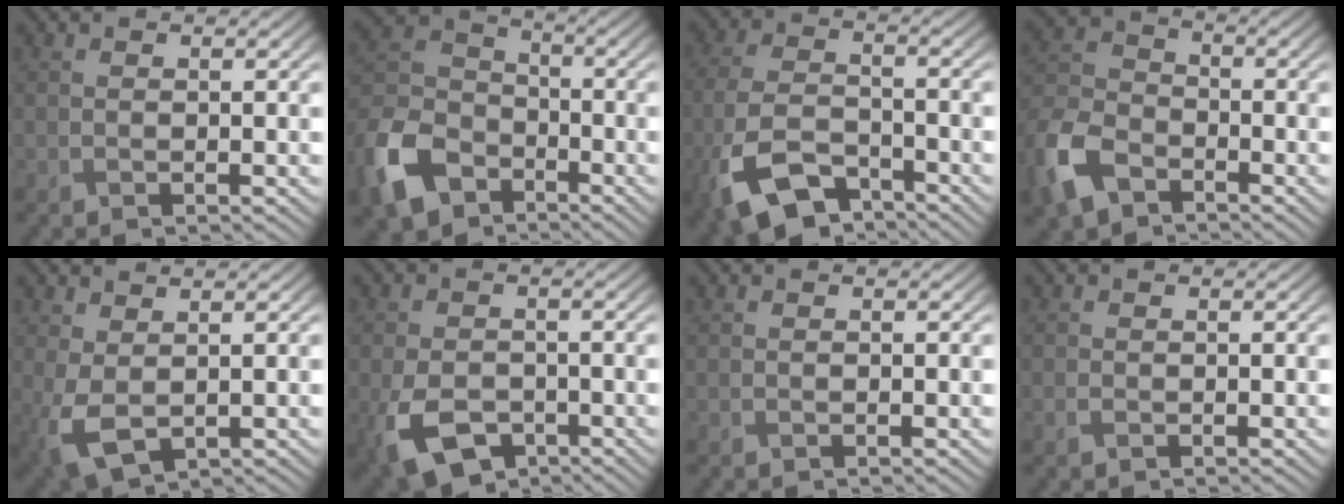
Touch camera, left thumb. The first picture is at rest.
{"total": 12.5, "force": [-7.2, 8.2, 6.0], "torque": [-0.165, -0.023, -0.161]}
{"total": 10.4, "force": [-6.6, 5.1, 6.3], "torque": [-0.156, -0.028, -0.132]}
{"total": 9.6, "force": [-5.8, 5.8, 4.9], "torque": [-0.132, -0.018, -0.132]}
{"total": 4.8, "force": [0.1, 2.8, 3.9], "torque": [-0.104, -0.010, 0.005]}
{"total": 8.6, "force": [-3.8, 5.6, 5.3], "torque": [-0.130, -0.030, -0.062]}
{"total": 0.0}
{"total": 0.9, "force": [-0.4, 0.6, 0.5], "torque": [-0.013, -0.003, -0.009]}